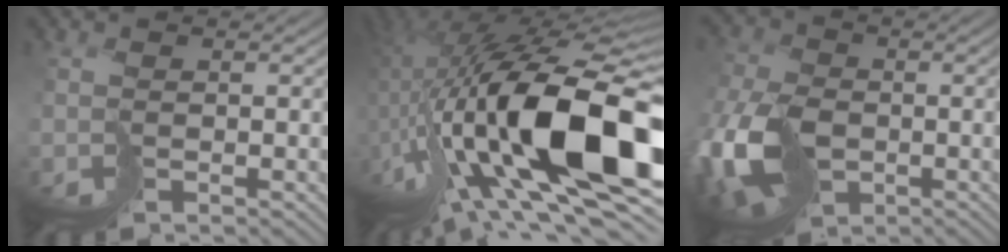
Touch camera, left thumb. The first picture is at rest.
{"total": 20.0, "force": [-4.1, 6.9, 18.4], "torque": [-0.327, -0.029, -0.059]}
{"total": 13.1, "force": [-4.1, 8.6, 8.9], "torque": [-0.225, -0.034, -0.079]}